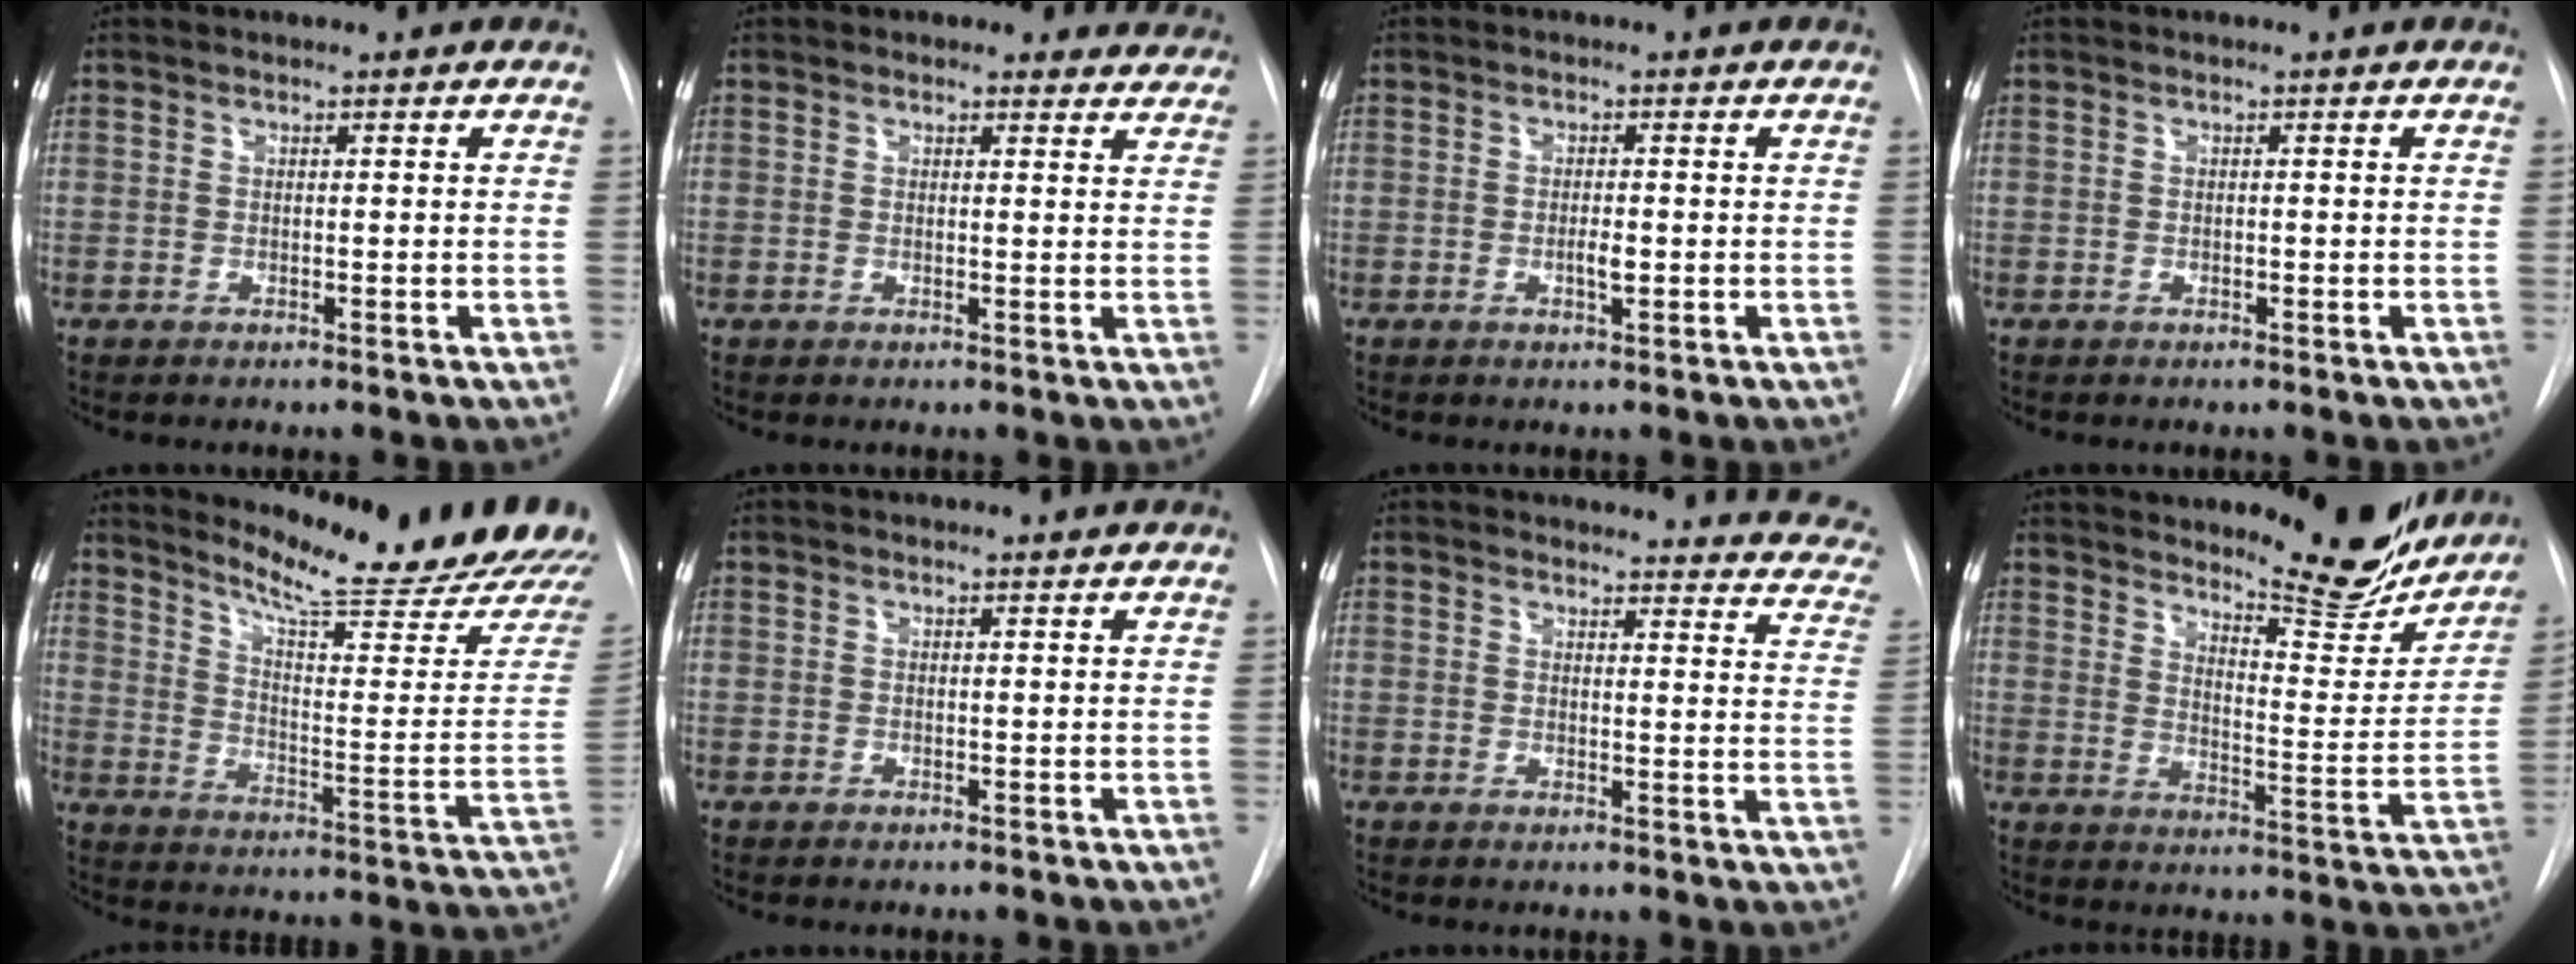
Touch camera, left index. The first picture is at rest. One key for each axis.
{"total": 5.9, "fx": 5.3, "fy": 2.5, "fz": 0.4, "tx": 0.028, "ty": -0.008, "tz": 0.032}
{"total": 1.7, "fx": -0.3, "fy": 0.4, "fz": 1.6, "tx": -0.028, "ty": 0.000, "tz": -0.006}
{"total": 0.0}
{"total": 21.4, "fx": 19.8, "fy": -0.4, "fz": 8.2, "tx": -0.128, "ty": -0.120, "tz": 0.254}
{"total": 1.0, "fx": 1.0, "fy": 0.1, "fz": 0.1, "tx": -0.009, "ty": 0.002, "tz": 0.013}
{"total": 16.7, "fx": 16.0, "fy": 3.5, "fz": 3.1, "tx": 0.001, "ty": -0.081, "tz": 0.143}
{"total": 19.9, "fx": 18.0, "fy": 3.7, "fz": 7.8, "tx": -0.096, "ty": -0.046, "tz": 0.232}